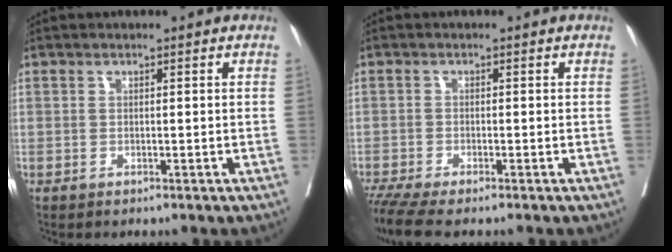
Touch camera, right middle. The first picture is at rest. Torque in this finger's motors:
{"motor_torque": [0.59, -0.53, 0.16, 0.08]}